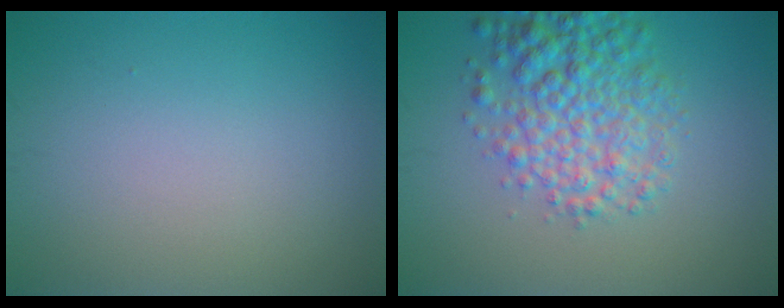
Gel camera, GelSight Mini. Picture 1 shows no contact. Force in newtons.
{"total": 5.9, "press": 5.9, "slide": 0.2}